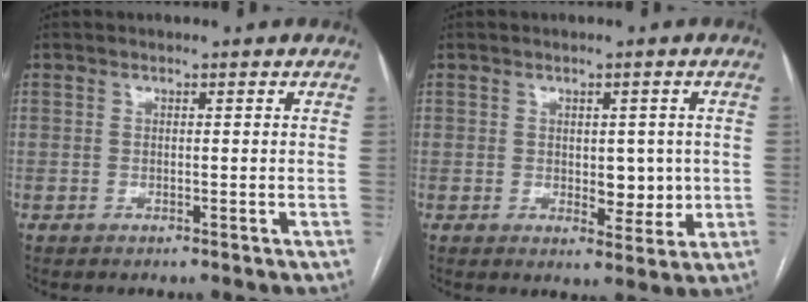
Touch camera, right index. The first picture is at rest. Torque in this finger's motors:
{"motor_torque": [-0.22, 0.47, -0.08, 0.00]}